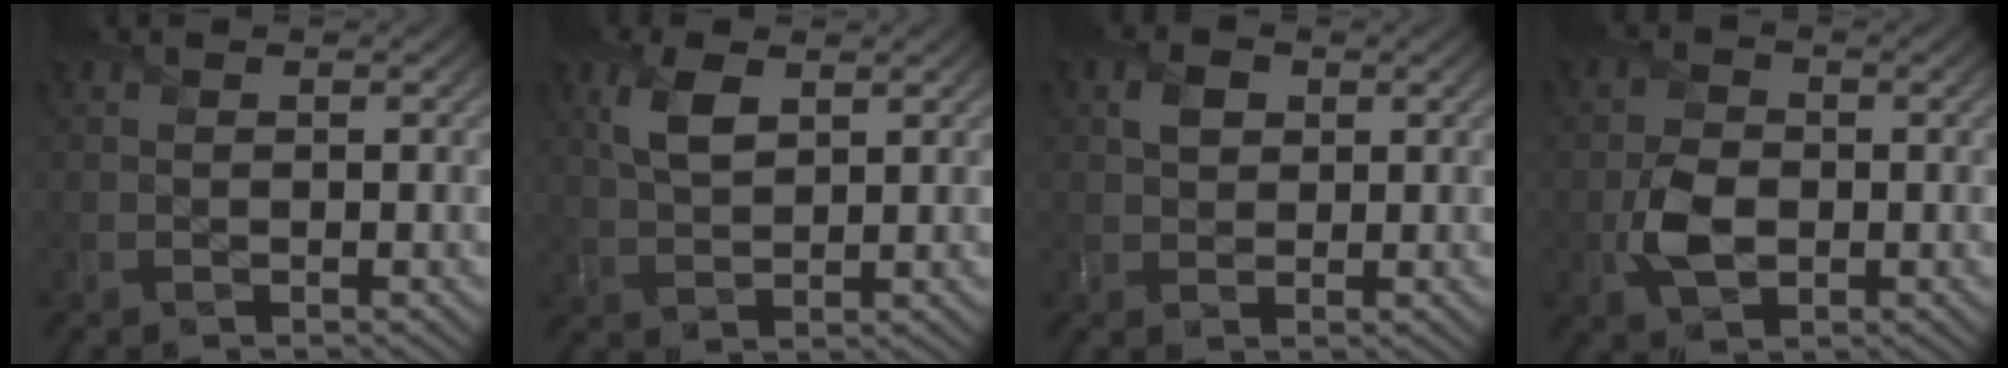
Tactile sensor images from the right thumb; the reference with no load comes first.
{"total": 4.3, "force": [2.0, 2.0, 3.3], "torque": [-0.081, 0.004, 0.041]}
{"total": 2.3, "force": [0.9, 1.8, 1.0], "torque": [-0.024, 0.002, 0.016]}
{"total": 4.5, "force": [-1.1, 3.2, 3.0], "torque": [-0.070, -0.008, -0.025]}